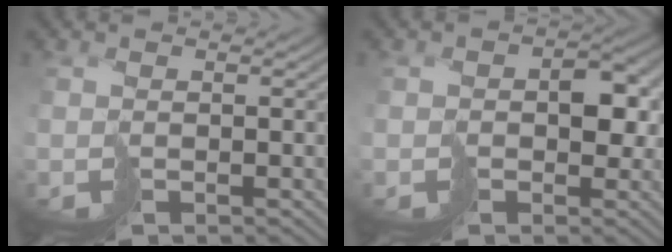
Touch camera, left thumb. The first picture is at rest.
{"total": 4.6, "force": [0.0, 3.5, 3.0], "torque": [-0.032, 0.002, 0.008]}